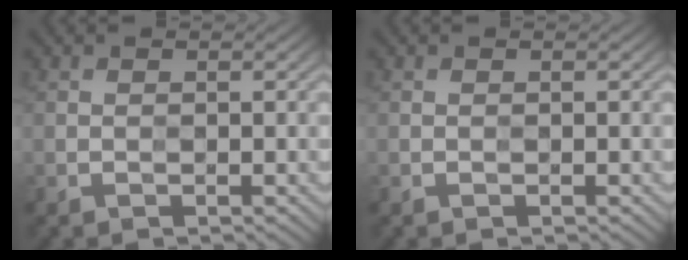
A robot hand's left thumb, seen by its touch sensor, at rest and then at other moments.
{"total": 0.0}